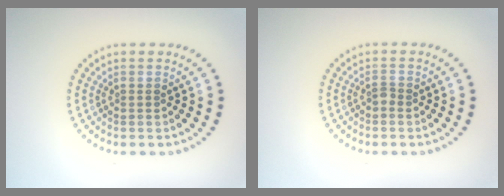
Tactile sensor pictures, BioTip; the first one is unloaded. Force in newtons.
{"total": 0.7, "press": 0.5, "slide": 0.4}